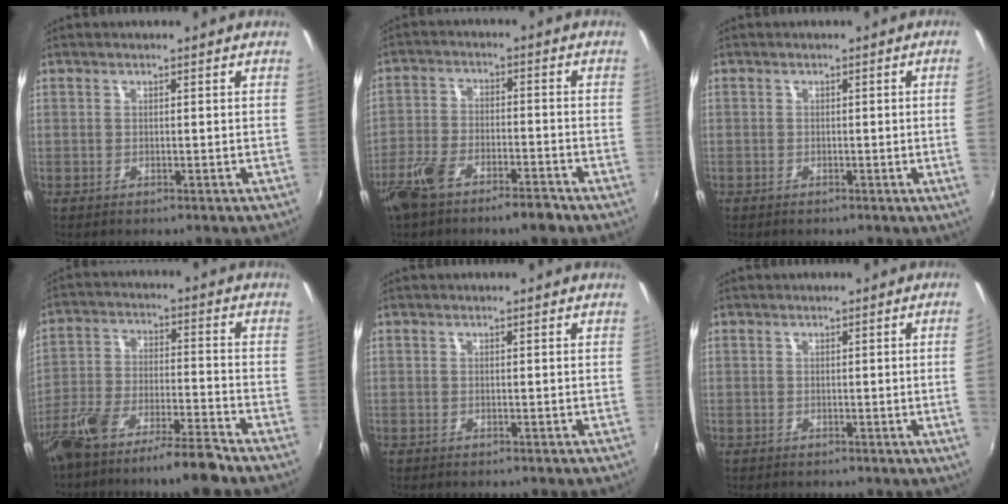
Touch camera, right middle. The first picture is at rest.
{"total": 9.0, "force": [-6.6, 2.9, 5.3], "torque": [-0.121, -0.002, -0.122]}
{"total": 2.2, "force": [-0.2, -1.4, 1.8], "torque": [-0.027, -0.012, 0.002]}
{"total": 11.5, "force": [-9.2, 1.2, 6.7], "torque": [-0.142, -0.007, -0.162]}
{"total": 0.6, "force": [-0.4, 0.4, 0.0], "torque": [-0.002, 0.001, -0.007]}
{"total": 2.5, "force": [-0.2, -1.5, 2.0], "torque": [-0.030, -0.011, 0.003]}